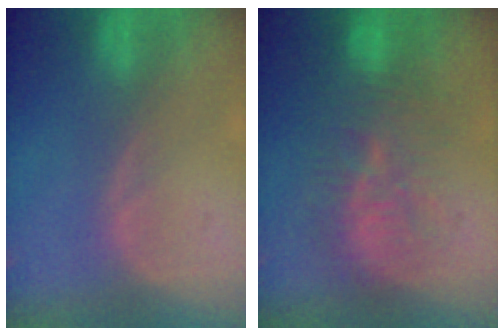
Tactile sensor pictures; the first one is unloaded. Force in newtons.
{"total": 9.2, "press": 8.9, "slide": 2.1}